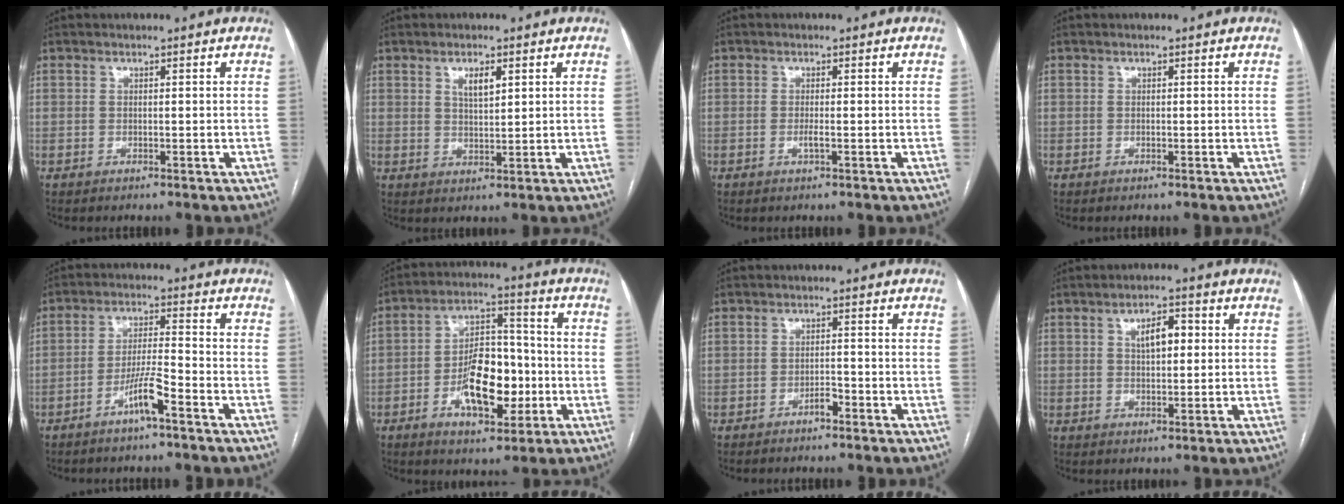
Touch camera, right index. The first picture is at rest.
{"total": 3.4, "force": [1.5, 1.2, 2.8], "torque": [-0.051, 0.000, 0.029]}
{"total": 1.3, "force": [-0.5, 0.1, 1.2], "torque": [-0.026, -0.001, -0.010]}
{"total": 0.0}
{"total": 6.1, "force": [-3.7, 0.4, 4.8], "torque": [-0.096, 0.007, -0.068]}
{"total": 12.6, "force": [-3.6, 5.7, 10.6], "torque": [-0.188, 0.020, -0.056]}
{"total": 2.0, "force": [-1.5, 0.7, 1.1], "torque": [-0.018, 0.004, -0.025]}
{"total": 5.1, "force": [1.3, 2.3, 4.3], "torque": [-0.072, 0.012, 0.023]}